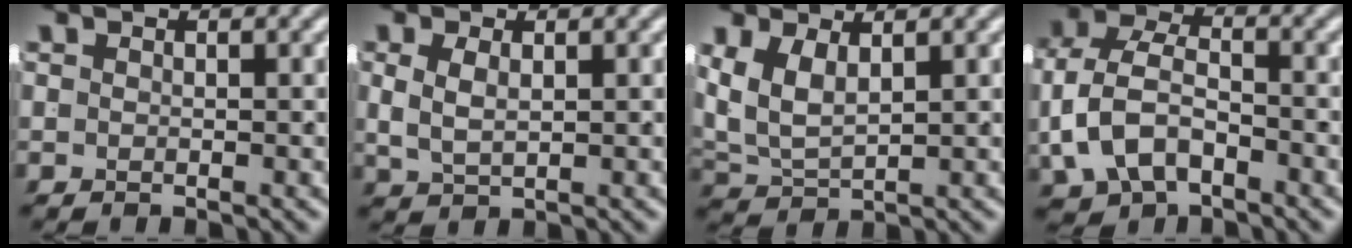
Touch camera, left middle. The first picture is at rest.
{"total": 2.8, "force": [0.5, 1.8, 2.1], "torque": [-0.041, -0.004, 0.017]}
{"total": 5.5, "force": [0.7, 4.1, 3.6], "torque": [-0.095, -0.016, 0.026]}
{"total": 6.5, "force": [-1.1, 5.0, 4.1], "torque": [-0.098, -0.030, -0.003]}